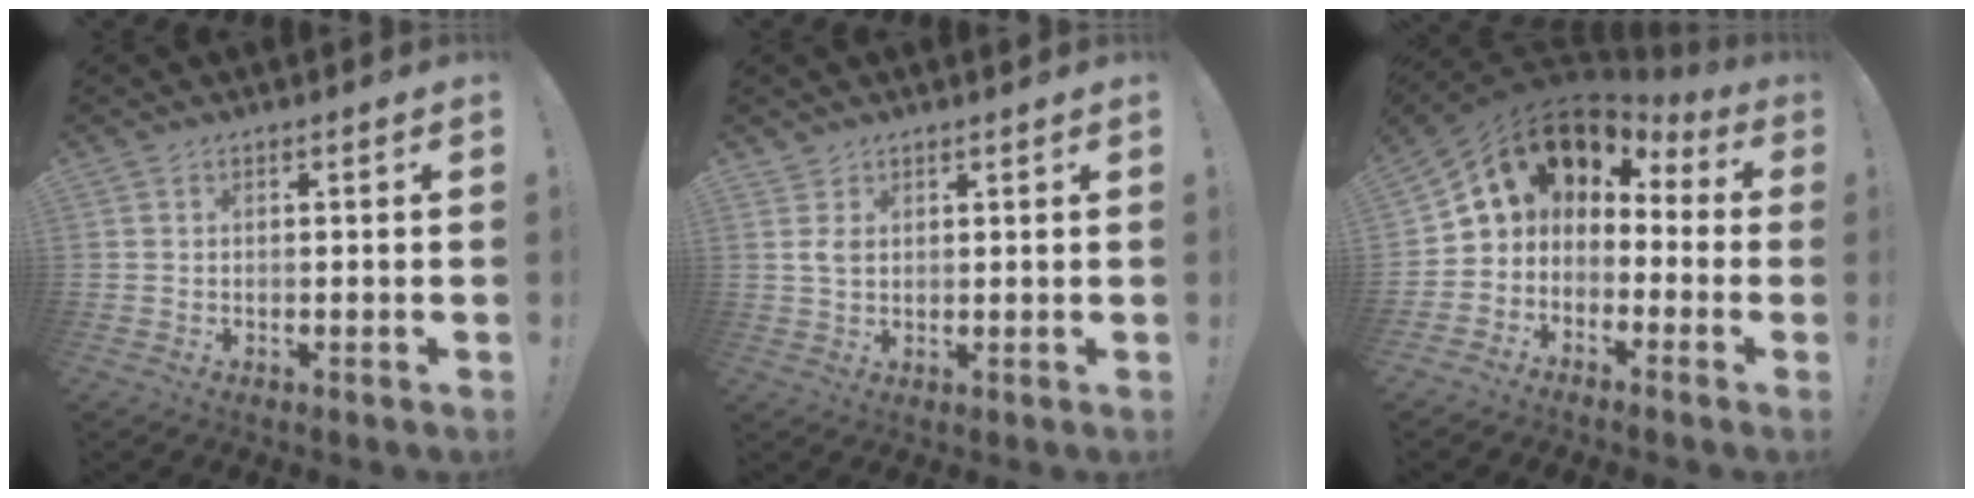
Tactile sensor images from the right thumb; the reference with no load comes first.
{"total": 3.0, "force": [1.5, 2.0, 1.7], "torque": [-0.021, -0.006, 0.027]}
{"total": 8.8, "force": [3.0, 7.0, 4.5], "torque": [-0.070, -0.021, 0.055]}